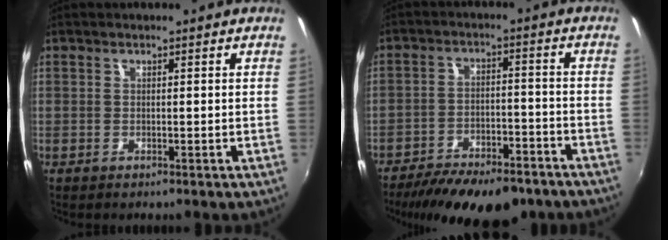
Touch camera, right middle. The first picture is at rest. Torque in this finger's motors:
{"motor_torque": [0.93, -1.21, 0.52, 0.17]}